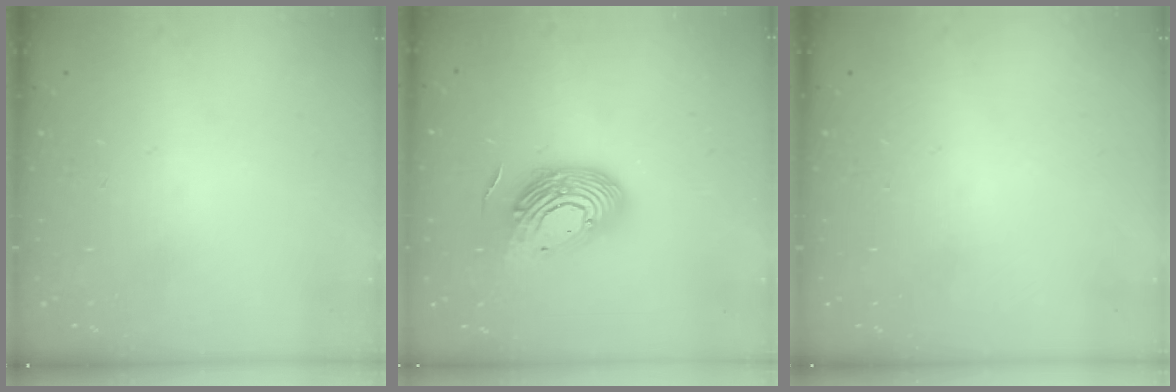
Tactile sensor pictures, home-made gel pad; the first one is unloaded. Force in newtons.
{"total": 16.1, "press": 16.0, "slide": 1.3}
{"total": 0.0}